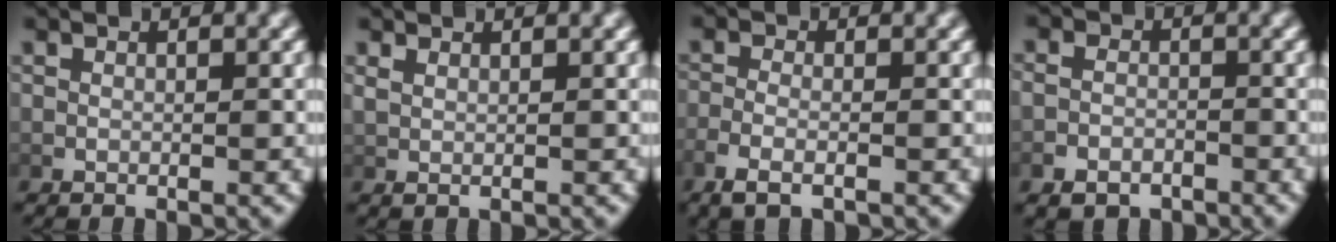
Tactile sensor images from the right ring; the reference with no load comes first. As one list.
[{"total": 1.0, "force": [0.8, 0.0, 0.5], "torque": [-0.006, 0.000, 0.022]}, {"total": 2.7, "force": [-1.7, 0.9, 2.0], "torque": [-0.050, -0.008, -0.024]}, {"total": 3.2, "force": [-2.4, 2.1, 0.8], "torque": [-0.008, -0.010, -0.040]}]